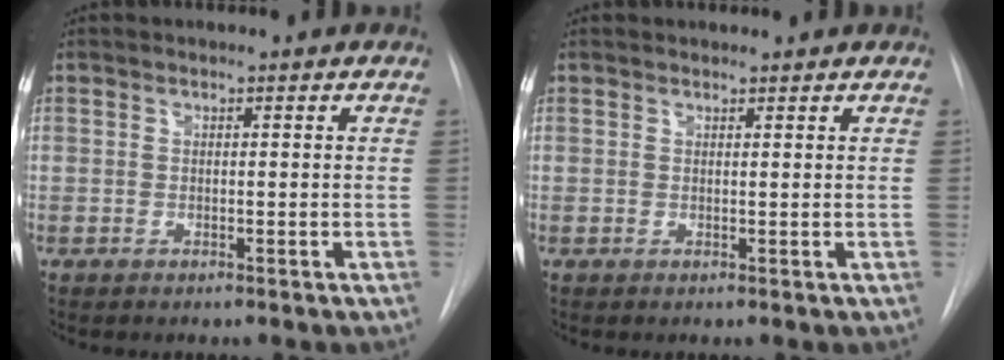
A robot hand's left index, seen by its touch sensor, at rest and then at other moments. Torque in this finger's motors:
{"motor_torque": [0.33, -0.31, 0.00, 0.02]}